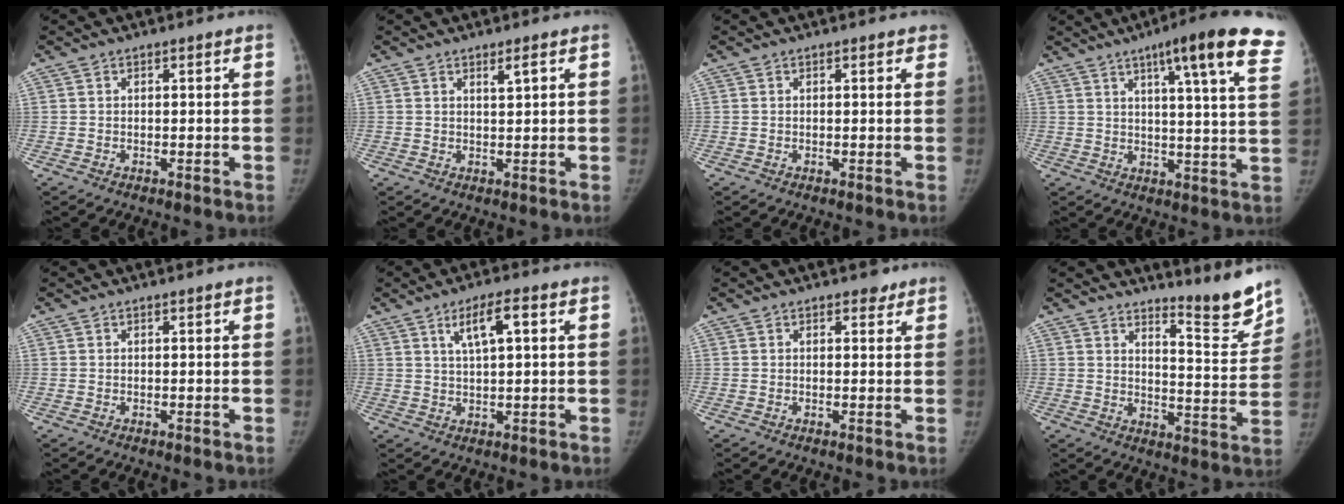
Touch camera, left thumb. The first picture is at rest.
{"total": 1.5, "force": [0.9, 0.1, 1.2], "torque": [-0.019, -0.007, 0.016]}
{"total": 1.1, "force": [0.7, 0.6, 0.6], "torque": [0.007, 0.000, 0.002]}
{"total": 19.2, "force": [11.3, 2.2, 15.3], "torque": [-0.193, -0.028, 0.131]}
{"total": 0.0}
{"total": 6.0, "force": [2.3, 1.6, 5.3], "torque": [-0.092, 0.003, 0.041]}
{"total": 1.3, "force": [1.0, 0.9, 0.2], "torque": [0.010, -0.004, 0.009]}
{"total": 10.1, "force": [9.1, 0.8, 4.3], "torque": [-0.040, -0.090, 0.133]}